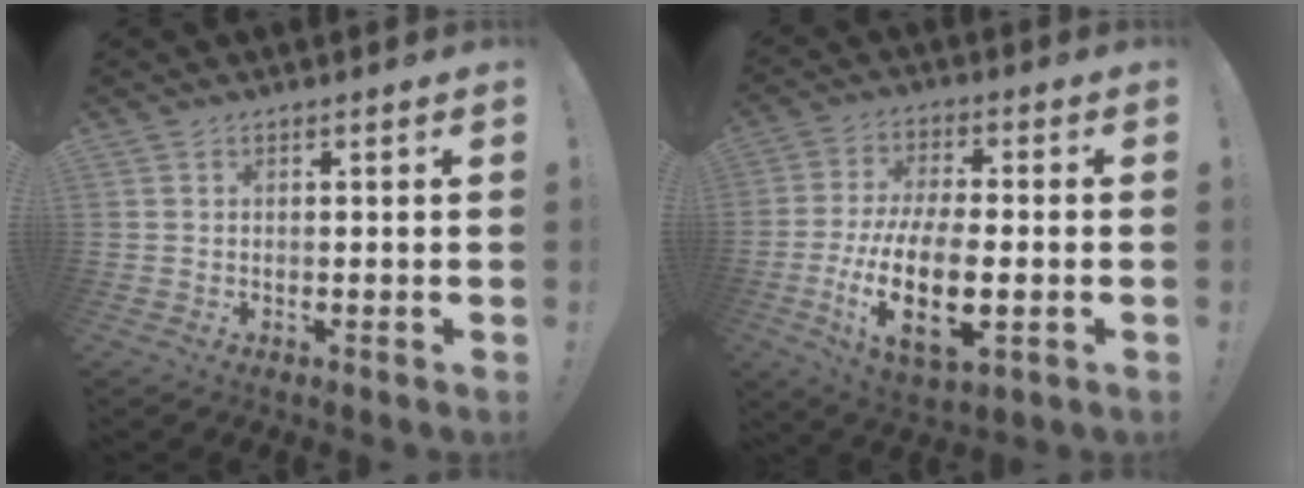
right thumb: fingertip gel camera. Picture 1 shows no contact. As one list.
[{"total": 17.4, "force": [-3.9, 7.3, 15.3], "torque": [-0.295, -0.003, -0.062]}]